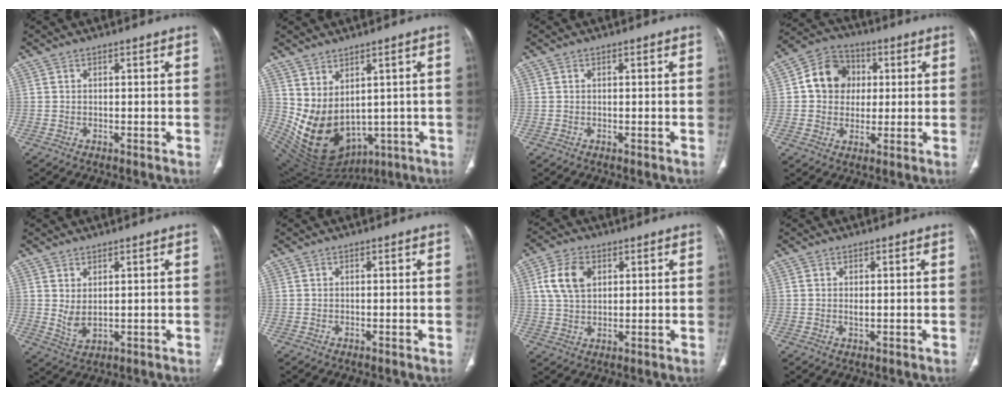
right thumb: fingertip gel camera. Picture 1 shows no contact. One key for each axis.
{"total": 13.6, "fx": 0.4, "fy": 9.4, "fz": 9.8, "tx": -0.168, "ty": -0.022, "tz": 0.050}
{"total": 0.0}
{"total": 10.5, "fx": 1.6, "fy": 9.2, "fz": 4.9, "tx": -0.049, "ty": 0.011, "tz": 0.017}
{"total": 3.7, "fx": 1.0, "fy": 1.8, "fz": 3.0, "tx": -0.057, "ty": -0.014, "tz": 0.032}
{"total": 0.0}
{"total": 8.0, "fx": 2.5, "fy": 5.3, "fz": 5.4, "tx": -0.098, "ty": 0.000, "tz": 0.049}
{"total": 0.8, "fx": 0.1, "fy": 0.4, "fz": 0.7, "tx": -0.016, "ty": -0.002, "tz": 0.005}